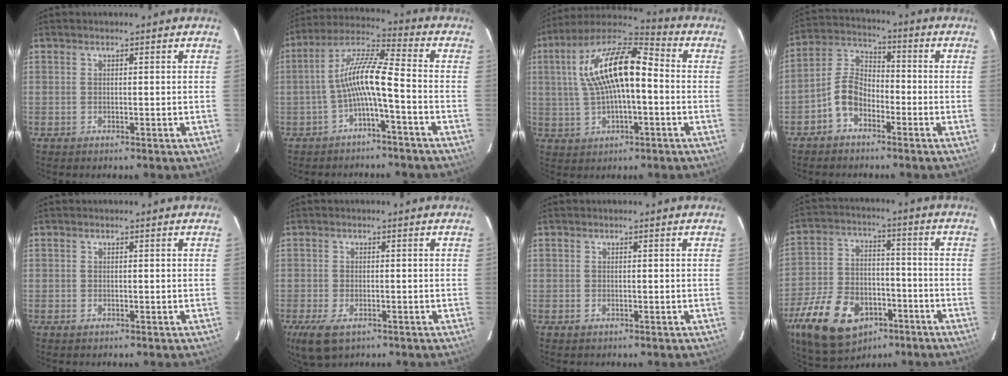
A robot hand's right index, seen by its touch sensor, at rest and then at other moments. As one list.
[{"total": 9.1, "force": [-3.0, 0.7, 8.5], "torque": [-0.189, 0.021, -0.058]}, {"total": 16.3, "force": [1.0, 6.2, 15.1], "torque": [-0.284, 0.028, 0.010]}, {"total": 7.2, "force": [-4.0, 4.4, 4.0], "torque": [-0.092, 0.024, -0.082]}, {"total": 0.8, "force": [-0.5, 0.5, 0.3], "torque": [-0.005, -0.001, -0.010]}, {"total": 6.6, "force": [-3.7, 3.3, 4.3], "torque": [-0.104, -0.023, -0.066]}, {"total": 0.9, "force": [-0.6, 0.6, 0.3], "torque": [-0.006, -0.001, -0.010]}, {"total": 21.6, "force": [-11.2, 13.6, 12.4], "torque": [-0.289, -0.004, -0.174]}]